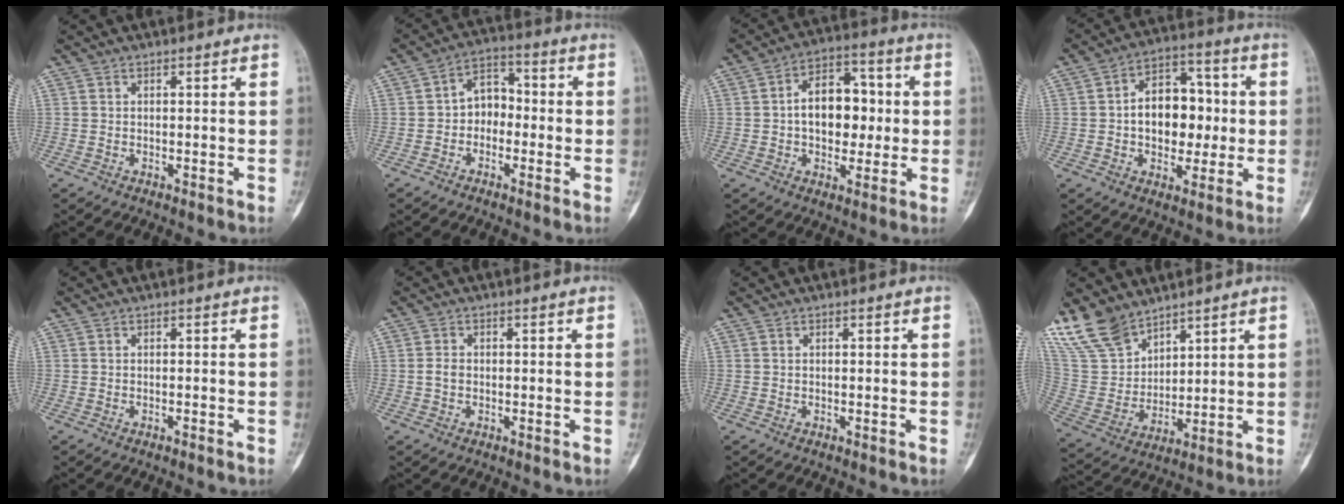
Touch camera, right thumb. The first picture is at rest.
{"total": 6.6, "force": [-1.2, 5.1, 4.0], "torque": [-0.036, 0.032, -0.038]}
{"total": 12.6, "force": [0.3, 8.3, 9.4], "torque": [-0.104, 0.025, 0.001]}
{"total": 13.8, "force": [0.0, 9.6, 10.0], "torque": [-0.102, 0.031, -0.001]}
{"total": 0.6, "force": [-0.4, 0.1, 0.4], "torque": [-0.012, 0.000, -0.004]}
{"total": 1.7, "force": [-0.3, 1.2, 1.1], "torque": [-0.021, 0.004, -0.008]}
{"total": 0.0}
{"total": 13.4, "force": [10.6, 6.8, 4.5], "torque": [-0.077, -0.045, 0.232]}